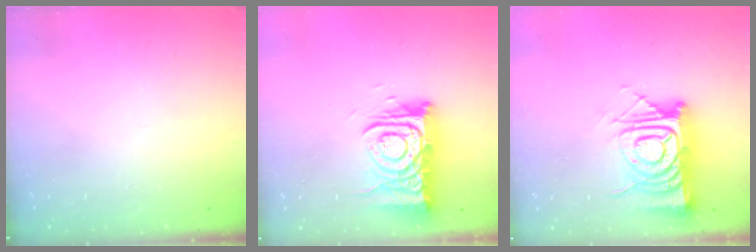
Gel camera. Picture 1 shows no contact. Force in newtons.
{"total": 14.2, "press": 14.1, "slide": 1.5}
{"total": 15.8, "press": 15.7, "slide": 1.4}